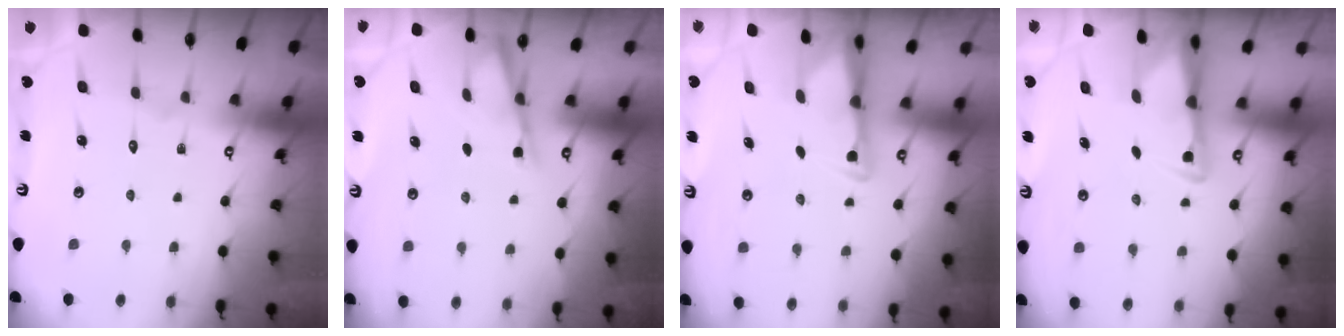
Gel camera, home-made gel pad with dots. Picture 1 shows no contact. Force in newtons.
{"total": 2.9, "press": 2.8, "slide": 0.4}
{"total": 2.9, "press": 2.9, "slide": 0.6}
{"total": 2.9, "press": 2.8, "slide": 0.5}